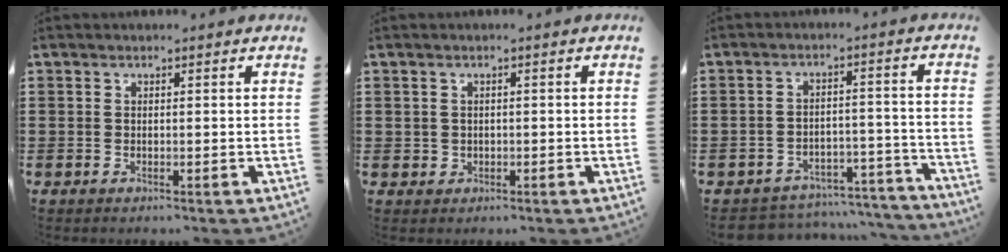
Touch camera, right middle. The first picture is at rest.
{"total": 1.0, "force": [0.2, 1.0, 0.2], "torque": [-0.007, 0.005, 0.003]}
{"total": 5.1, "force": [-5.0, 0.9, 0.3], "torque": [-0.006, 0.012, -0.101]}